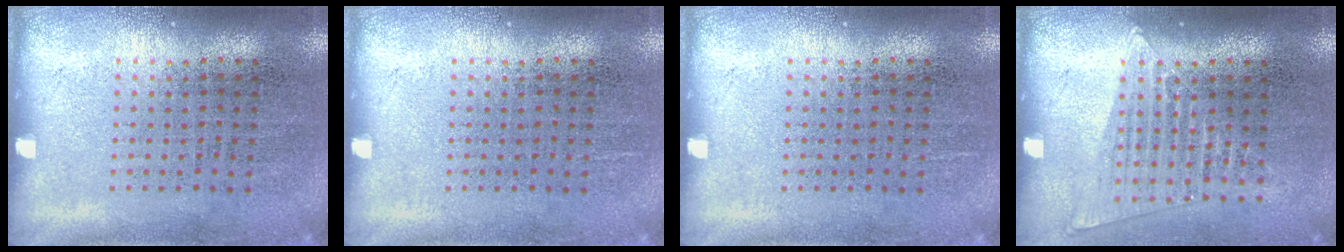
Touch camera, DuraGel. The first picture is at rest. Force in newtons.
{"total": 0.0}
{"total": 0.0}
{"total": 1.3, "press": 1.2, "slide": 0.6}